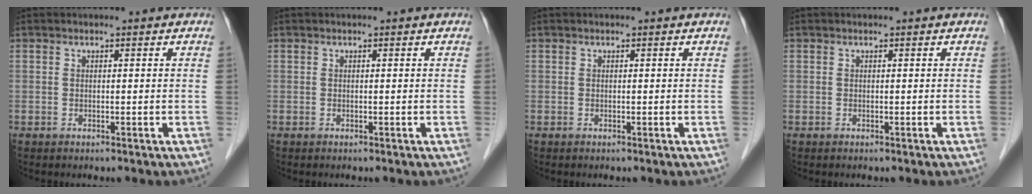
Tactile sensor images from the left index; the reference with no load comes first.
{"total": 0.0}
{"total": 0.0}
{"total": 0.0}